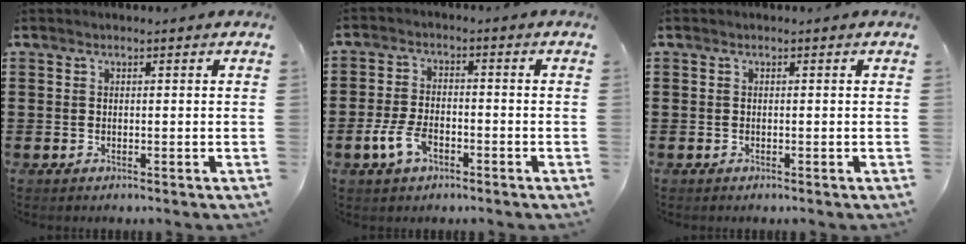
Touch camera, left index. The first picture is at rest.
{"total": 5.4, "force": [-2.6, 2.9, 3.8], "torque": [-0.089, 0.002, -0.054]}
{"total": 0.0}